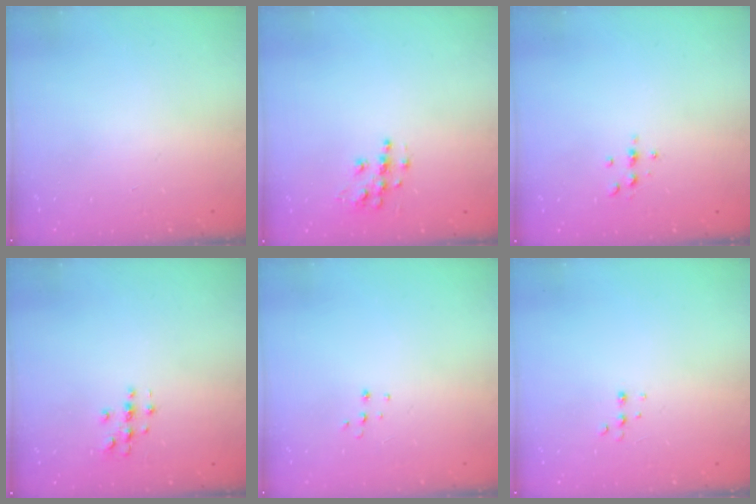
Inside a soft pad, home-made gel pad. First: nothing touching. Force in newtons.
{"total": 7.3, "press": 7.3, "slide": 0.2}
{"total": 3.1, "press": 3.1, "slide": 0.5}
{"total": 2.7, "press": 2.7, "slide": 0.3}
{"total": 3.7, "press": 3.7, "slide": 0.3}
{"total": 3.4, "press": 3.3, "slide": 0.8}